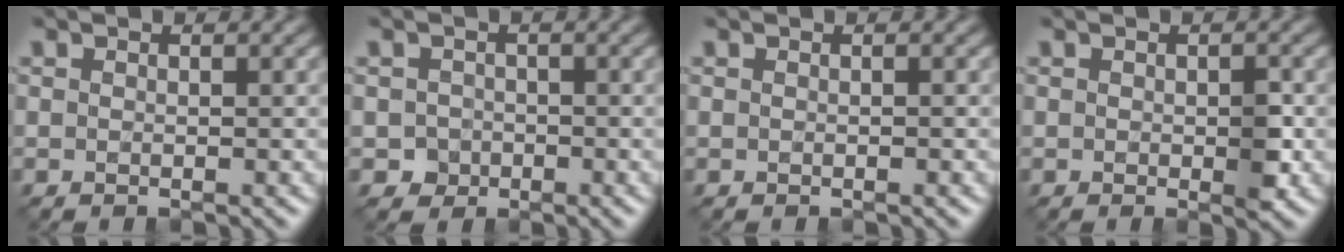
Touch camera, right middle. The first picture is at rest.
{"total": 1.6, "force": [-0.5, 1.5, 0.2], "torque": [0.009, -0.001, -0.010]}
{"total": 0.0}
{"total": 2.0, "force": [-0.3, 0.8, 1.8], "torque": [-0.022, -0.002, -0.005]}